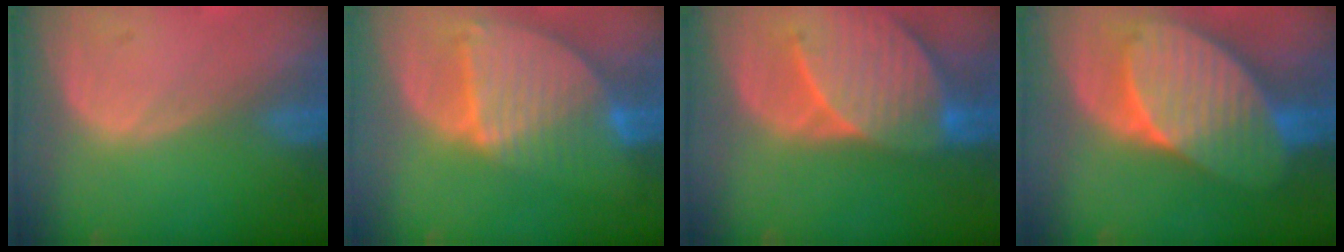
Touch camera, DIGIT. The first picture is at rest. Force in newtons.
{"total": 9.2, "press": 7.8, "slide": 4.9}
{"total": 9.5, "press": 8.8, "slide": 3.8}
{"total": 10.9, "press": 10.9, "slide": 0.7}